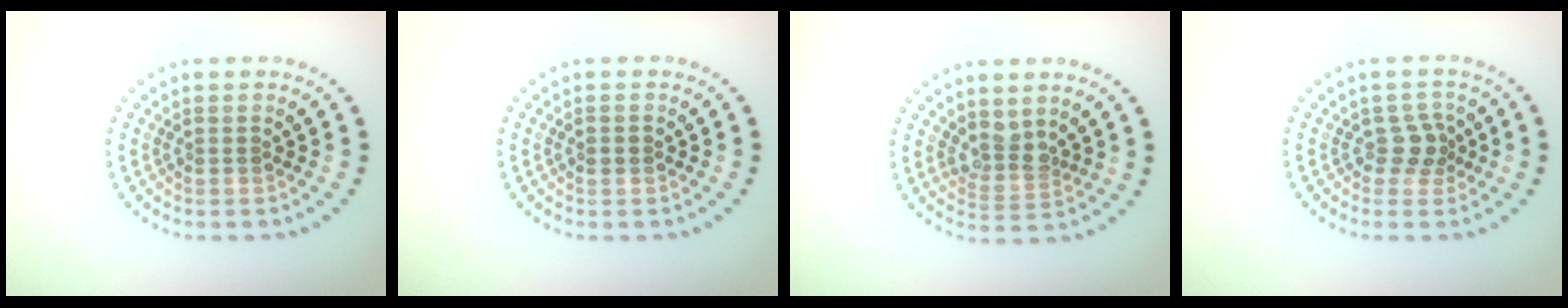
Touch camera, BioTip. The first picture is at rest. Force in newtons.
{"total": 1.1, "press": 1.1, "slide": 0.1}
{"total": 2.3, "press": 1.9, "slide": 1.4}
{"total": 2.0, "press": 1.7, "slide": 1.1}